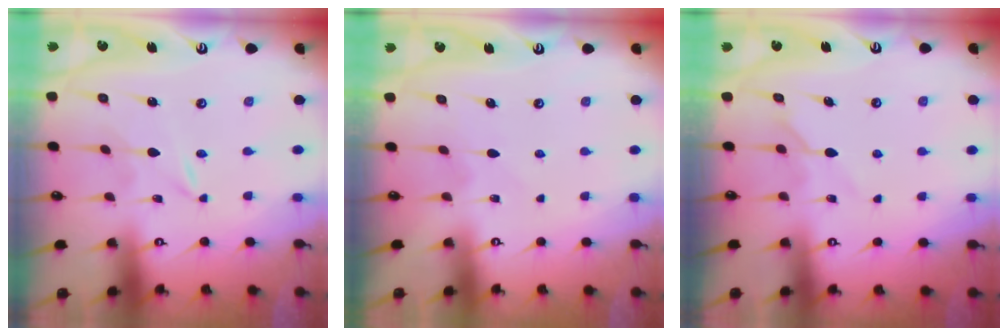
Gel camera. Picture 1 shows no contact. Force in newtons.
{"total": 3.0, "press": 3.0, "slide": 0.3}
{"total": 5.5, "press": 5.5, "slide": 0.6}